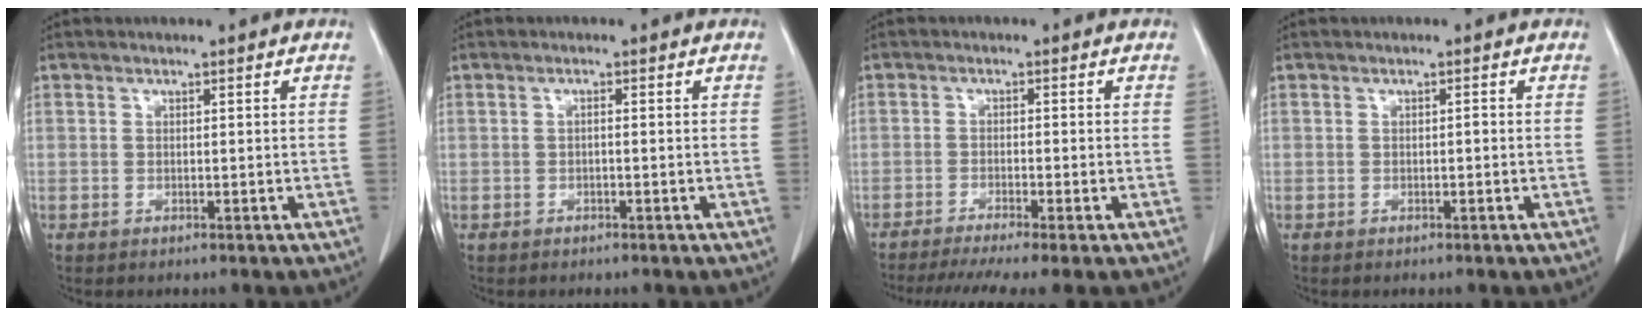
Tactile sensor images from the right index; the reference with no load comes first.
{"total": 1.0, "force": [0.0, 0.4, 0.9], "torque": [-0.021, 0.002, 0.000]}
{"total": 9.1, "force": [-6.6, 0.7, 6.1], "torque": [-0.101, -0.006, -0.104]}
{"total": 0.8, "force": [-0.1, 0.4, 0.7], "torque": [-0.018, 0.006, 0.000]}